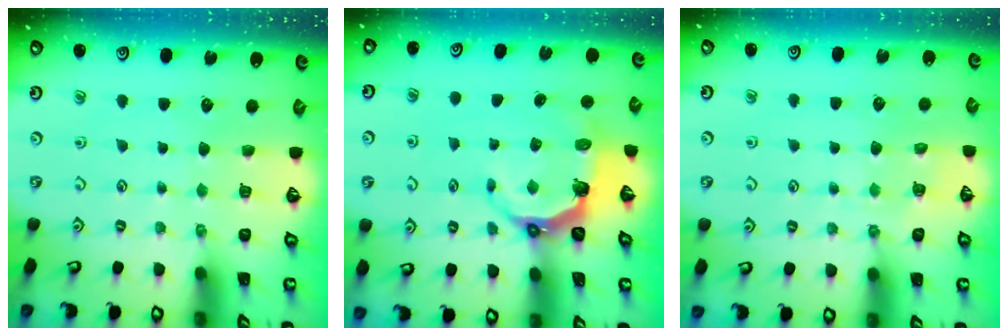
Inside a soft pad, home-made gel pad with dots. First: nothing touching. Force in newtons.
{"total": 6.5, "press": 5.0, "slide": 4.1}
{"total": 4.8, "press": 4.8, "slide": 0.7}